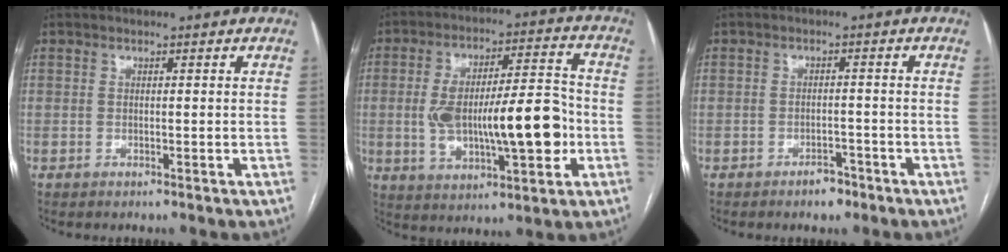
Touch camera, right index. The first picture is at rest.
{"total": 17.1, "force": [-2.1, 5.2, 16.1], "torque": [-0.277, 0.024, -0.021]}
{"total": 2.7, "force": [-2.0, 1.3, 1.1], "torque": [-0.013, 0.006, -0.025]}